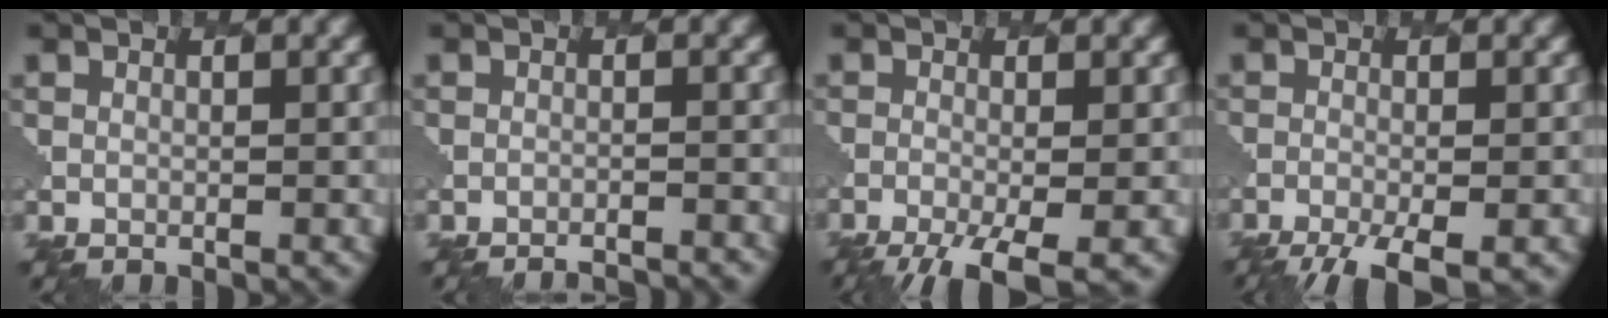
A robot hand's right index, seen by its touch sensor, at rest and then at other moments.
{"total": 4.1, "force": [-4.0, 0.6, 0.7], "torque": [0.004, 0.013, -0.052]}
{"total": 5.7, "force": [-3.5, 1.5, 4.3], "torque": [-0.069, -0.013, -0.062]}
{"total": 5.9, "force": [-4.2, 1.5, 4.0], "torque": [-0.070, -0.022, -0.067]}